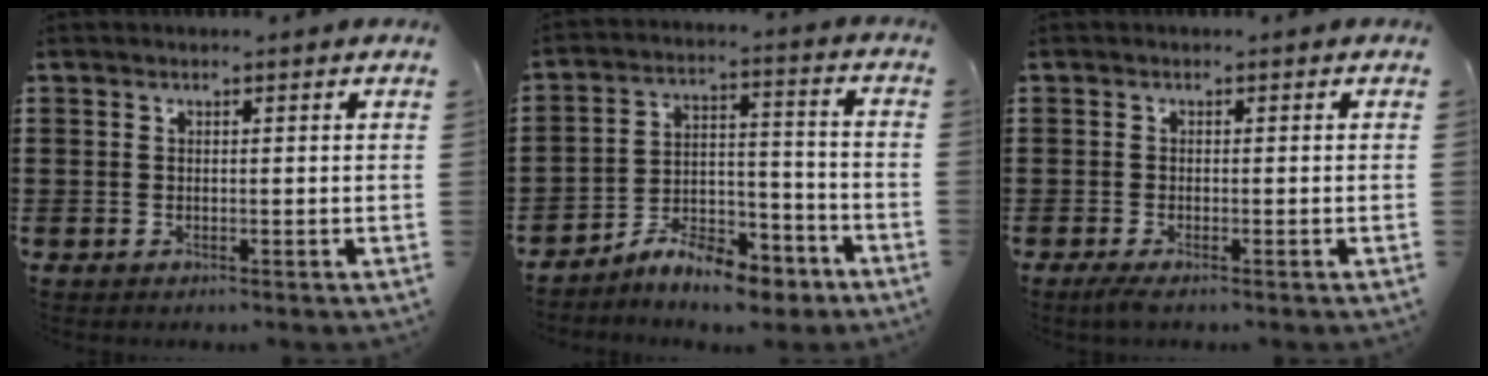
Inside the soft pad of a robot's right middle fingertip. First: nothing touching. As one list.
[{"total": 8.8, "force": [-7.8, 2.5, 3.3], "torque": [-0.053, 0.027, -0.144]}, {"total": 1.0, "force": [-0.6, 0.1, 0.8], "torque": [-0.011, -0.005, -0.011]}]